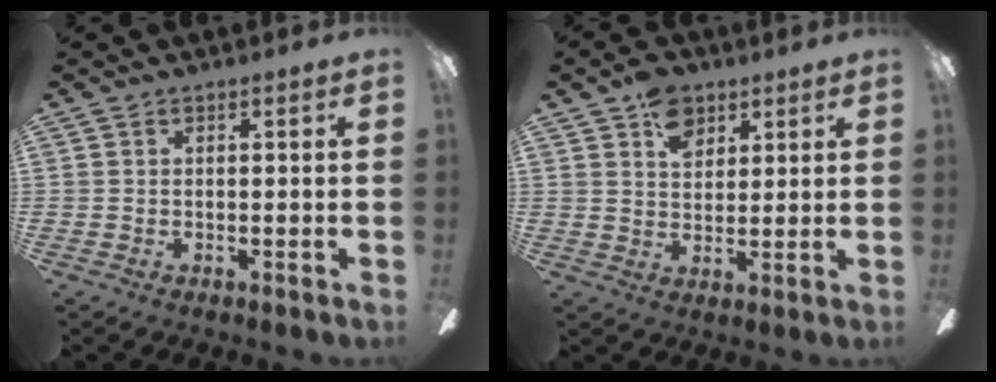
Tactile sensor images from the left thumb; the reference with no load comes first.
{"total": 7.9, "force": [4.5, 5.2, 3.8], "torque": [-0.058, -0.005, 0.082]}